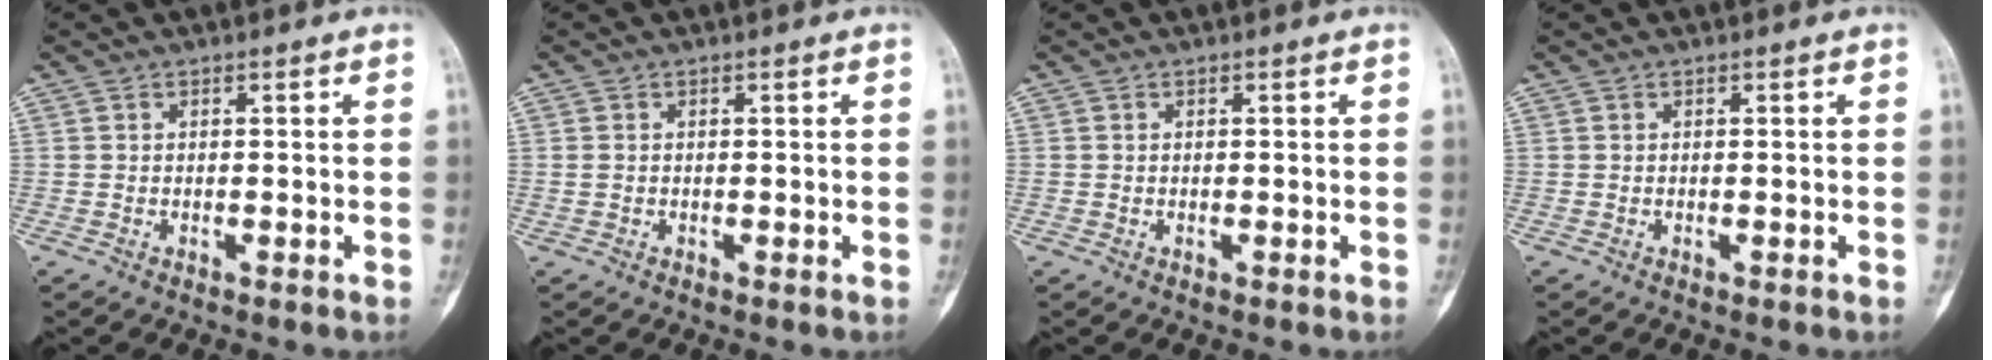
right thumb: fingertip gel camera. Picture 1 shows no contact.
{"total": 0.9, "force": [0.0, 0.7, 0.5], "torque": [-0.014, -0.001, -0.001]}
{"total": 0.0}
{"total": 0.0}